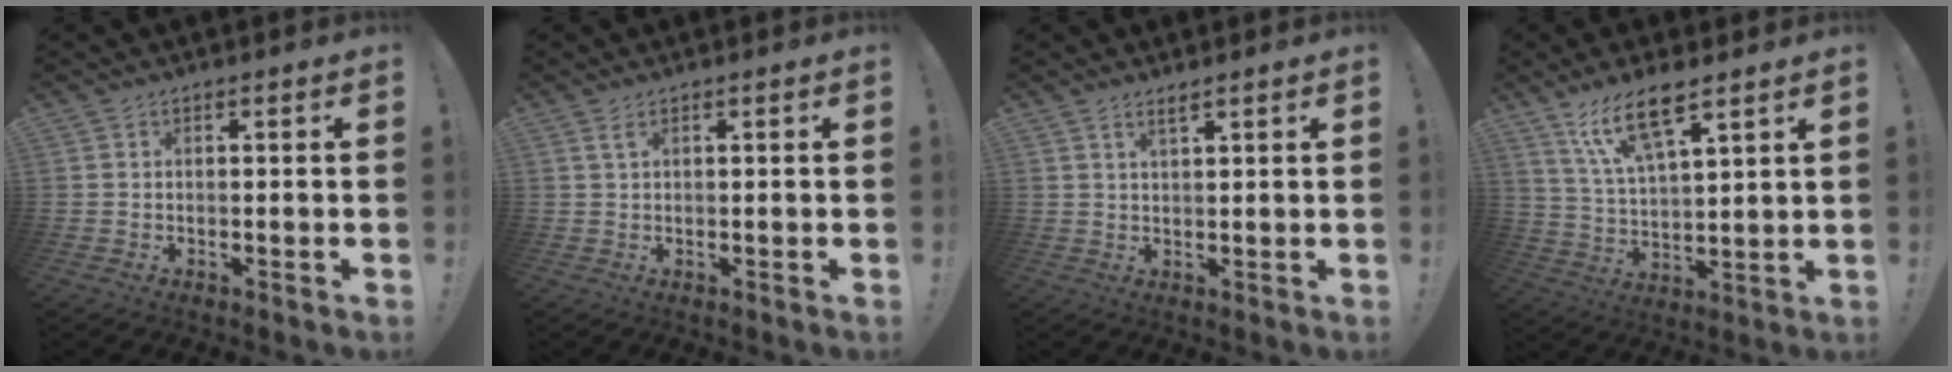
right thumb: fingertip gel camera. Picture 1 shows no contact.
{"total": 1.9, "force": [0.9, 0.6, 1.6], "torque": [-0.029, 0.001, 0.016]}
{"total": 2.6, "force": [2.0, 0.5, 1.7], "torque": [-0.029, -0.008, 0.034]}
{"total": 13.7, "force": [9.0, 4.3, 9.5], "torque": [-0.178, -0.033, 0.156]}